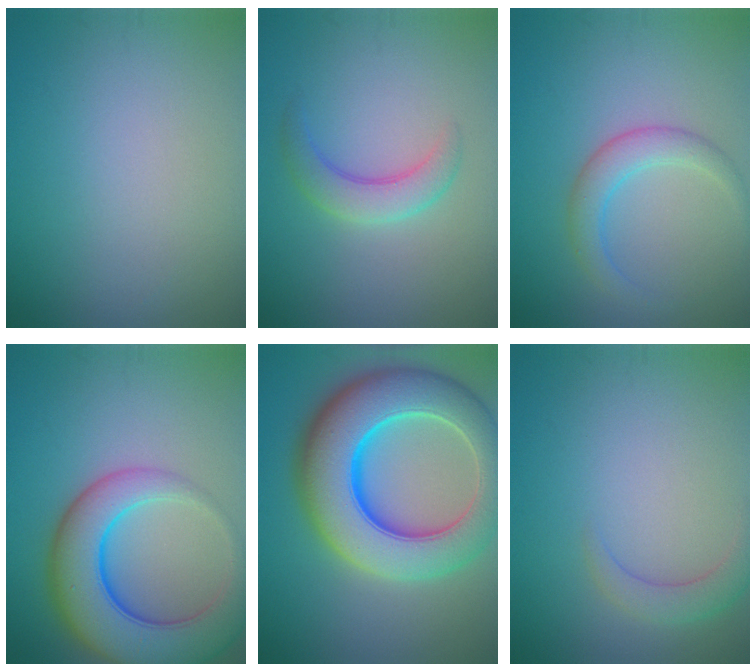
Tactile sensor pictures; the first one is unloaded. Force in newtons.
{"total": 3.0, "press": 3.0, "slide": 0.2}
{"total": 2.8, "press": 2.8, "slide": 0.2}
{"total": 9.1, "press": 9.1, "slide": 0.6}
{"total": 12.3, "press": 12.3, "slide": 0.2}
{"total": 2.1, "press": 2.1, "slide": 0.2}